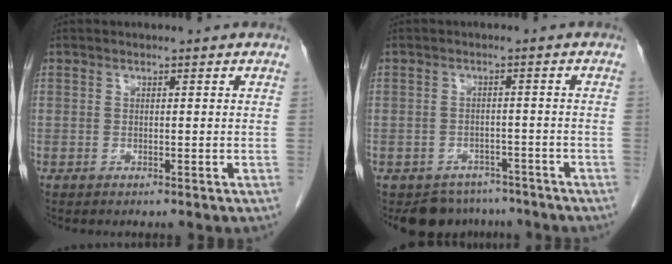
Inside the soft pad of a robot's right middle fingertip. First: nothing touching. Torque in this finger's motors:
{"motor_torque": [0.03, -0.02, 0.01, 0.00]}